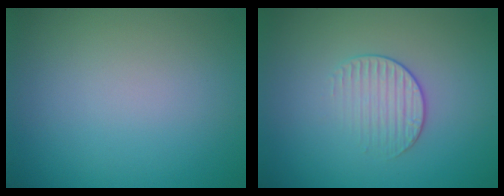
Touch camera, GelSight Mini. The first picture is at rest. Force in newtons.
{"total": 1.7, "press": 1.1, "slide": 1.3}